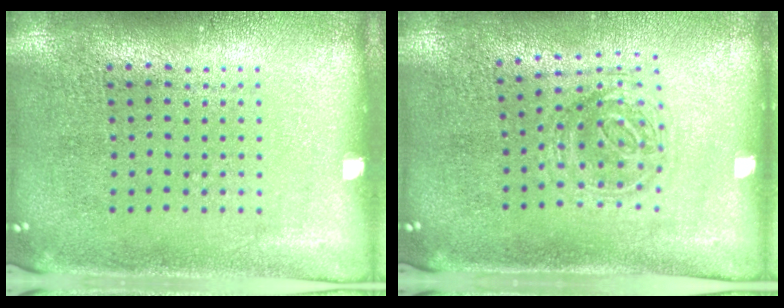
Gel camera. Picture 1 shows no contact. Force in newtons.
{"total": 1.0, "press": 0.9, "slide": 0.3}